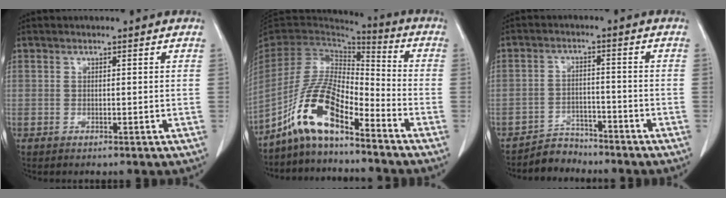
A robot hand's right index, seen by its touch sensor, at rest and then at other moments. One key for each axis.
{"total": 11.5, "fx": -7.6, "fy": 2.7, "fz": 8.2, "tx": -0.182, "ty": 0.013, "tz": -0.147}
{"total": 3.9, "fx": -3.5, "fy": 1.2, "fz": -1.1, "tx": 0.025, "ty": 0.004, "tz": -0.063}